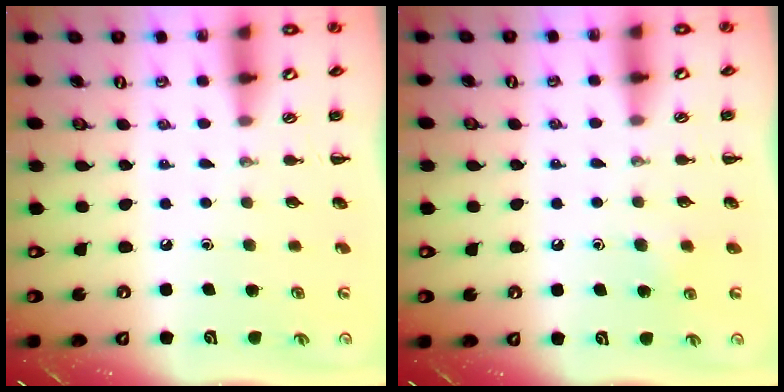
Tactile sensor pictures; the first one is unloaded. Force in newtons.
{"total": 2.8, "press": 2.5, "slide": 1.3}